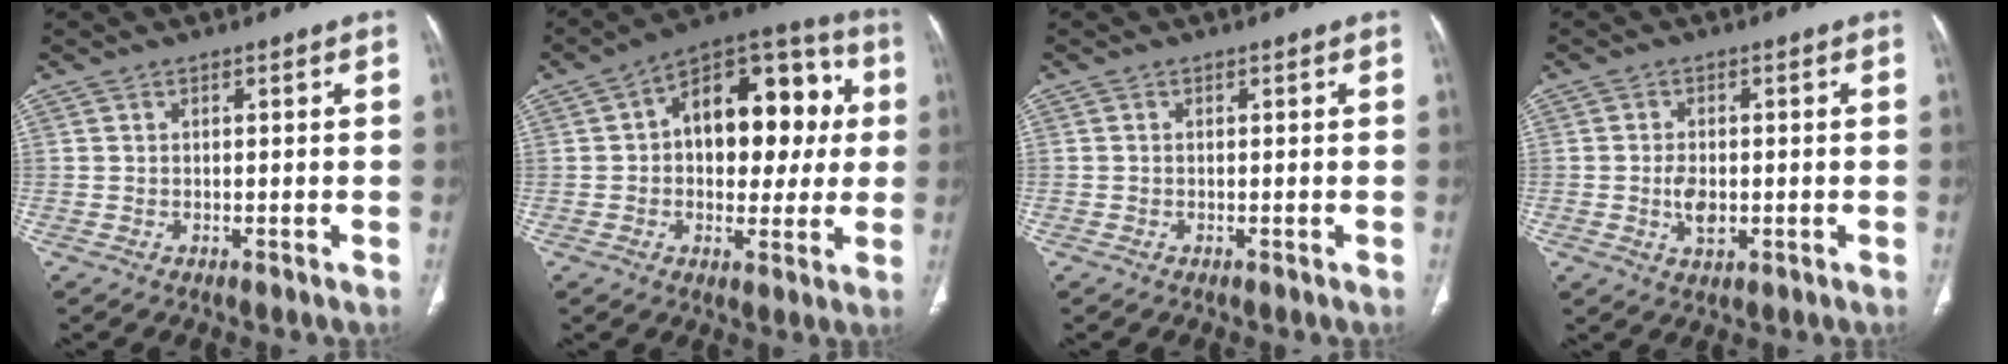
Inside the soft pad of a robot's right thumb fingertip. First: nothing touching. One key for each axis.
{"total": 20.1, "fx": 2.8, "fy": 12.0, "fz": 15.9, "tx": -0.174, "ty": 0.034, "tz": 0.034}
{"total": 0.0}
{"total": 4.2, "fx": -0.6, "fy": 2.5, "fz": 3.3, "tx": -0.059, "ty": -0.002, "tz": -0.009}